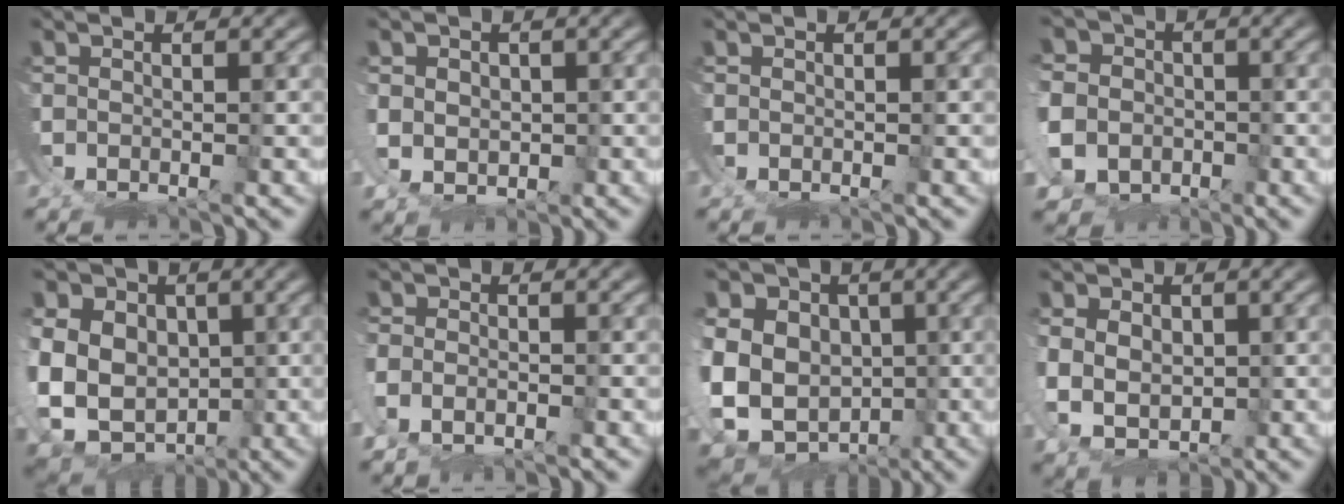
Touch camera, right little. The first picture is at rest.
{"total": 3.2, "force": [0.5, 2.3, 2.2], "torque": [-0.050, -0.020, 0.023]}
{"total": 0.0}
{"total": 8.4, "force": [-0.2, 7.3, 4.1], "torque": [-0.084, -0.028, -0.002]}
{"total": 12.6, "force": [-2.0, 10.3, 6.9], "torque": [-0.180, -0.064, -0.017]}
{"total": 2.0, "force": [-0.5, 1.2, 1.5], "torque": [-0.040, -0.009, -0.006]}
{"total": 14.5, "force": [-2.7, 12.0, 7.7], "torque": [-0.189, -0.064, -0.031]}
{"total": 6.5, "force": [0.0, 5.0, 4.1], "torque": [-0.096, -0.036, 0.017]}